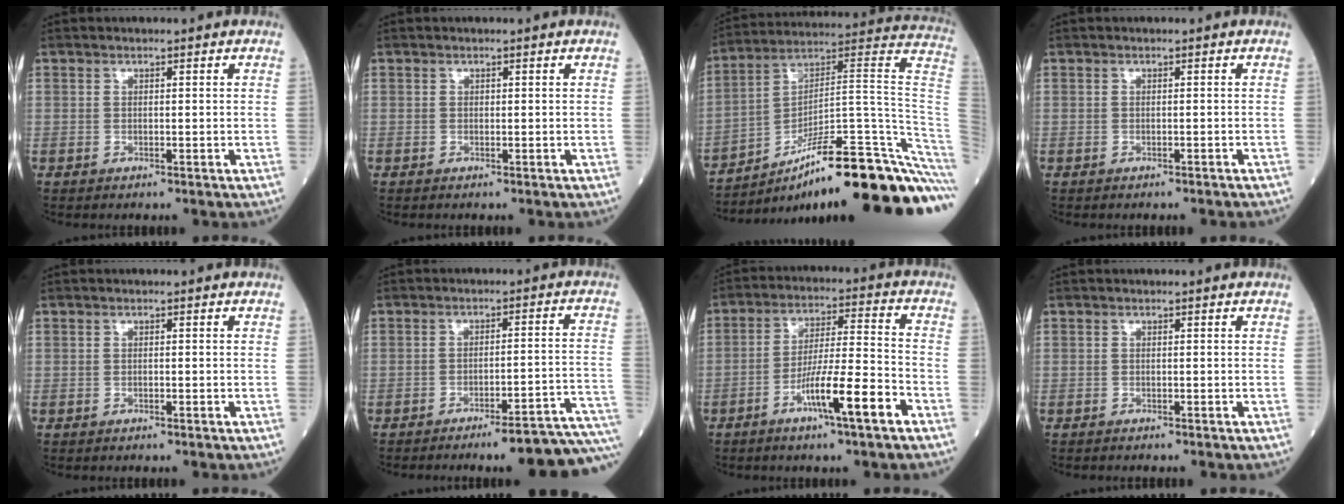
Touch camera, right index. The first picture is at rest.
{"total": 0.0}
{"total": 28.3, "force": [-19.8, 1.8, 20.1], "torque": [-0.171, 0.036, -0.292]}
{"total": 1.2, "force": [-1.2, 0.0, 0.4], "torque": [-0.008, -0.001, -0.012]}
{"total": 0.0}
{"total": 13.1, "force": [-11.1, -0.9, 6.9], "torque": [-0.032, 0.022, -0.141]}
{"total": 10.7, "force": [-5.5, 0.2, 9.2], "torque": [-0.161, 0.001, -0.097]}
{"total": 0.8, "force": [-0.8, 0.1, 0.3], "torque": [-0.002, -0.001, -0.010]}